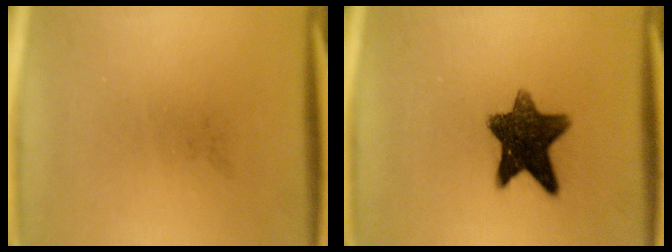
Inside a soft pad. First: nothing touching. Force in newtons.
{"total": 10.9}